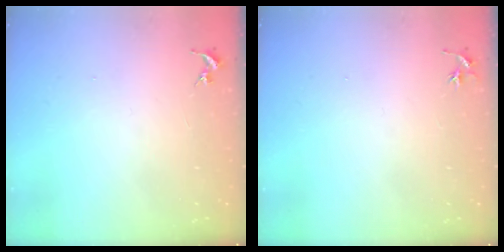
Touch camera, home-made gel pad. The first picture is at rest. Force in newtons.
{"total": 3.3, "press": 3.3, "slide": 0.4}